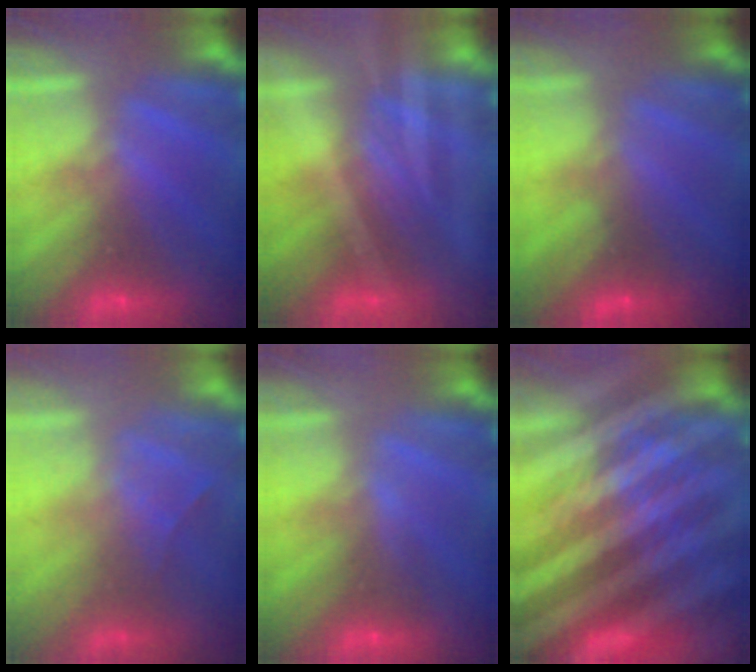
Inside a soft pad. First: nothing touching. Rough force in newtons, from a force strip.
{"total": 1.9}
{"total": 3.3}
{"total": 2.3}
{"total": 2.8}
{"total": 9.3}